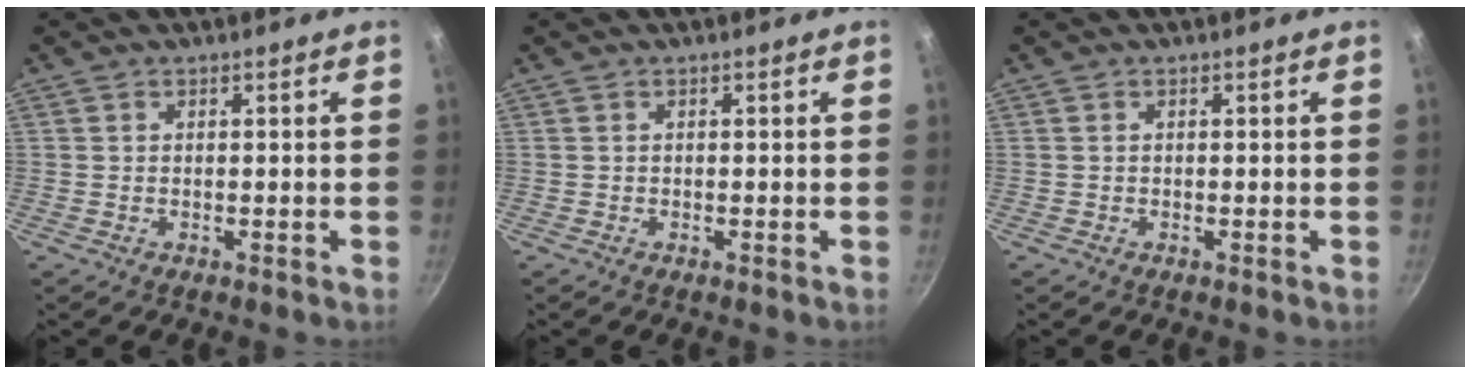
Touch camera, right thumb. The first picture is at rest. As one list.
[{"total": 0.0}, {"total": 0.0}]